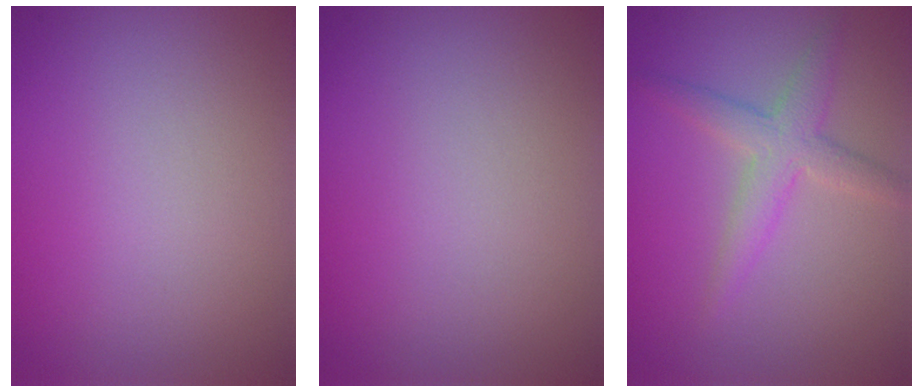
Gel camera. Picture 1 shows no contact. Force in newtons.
{"total": 0.0}
{"total": 2.9, "press": 2.9, "slide": 0.1}